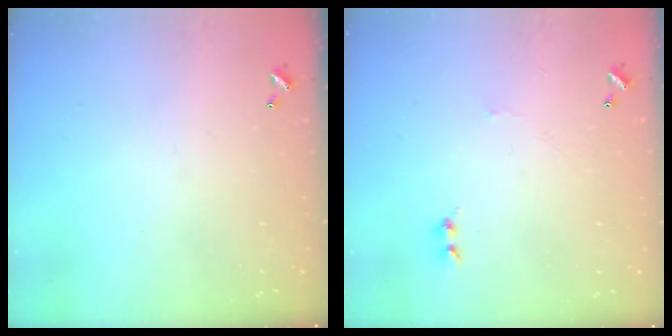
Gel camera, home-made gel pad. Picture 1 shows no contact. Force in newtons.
{"total": 1.5, "press": 1.4, "slide": 0.6}